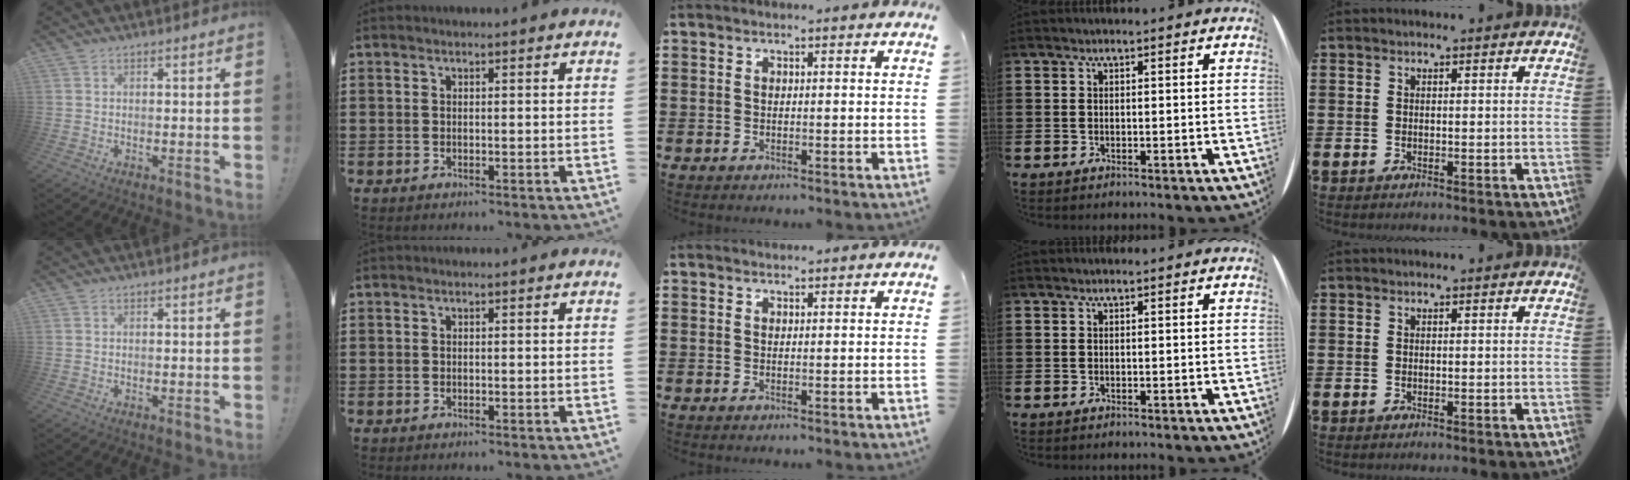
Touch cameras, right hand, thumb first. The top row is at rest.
{"middle": {"total": 0.8, "force": [0.8, 0.1, 0.0], "torque": [-0.001, 0.000, 0.016]}}